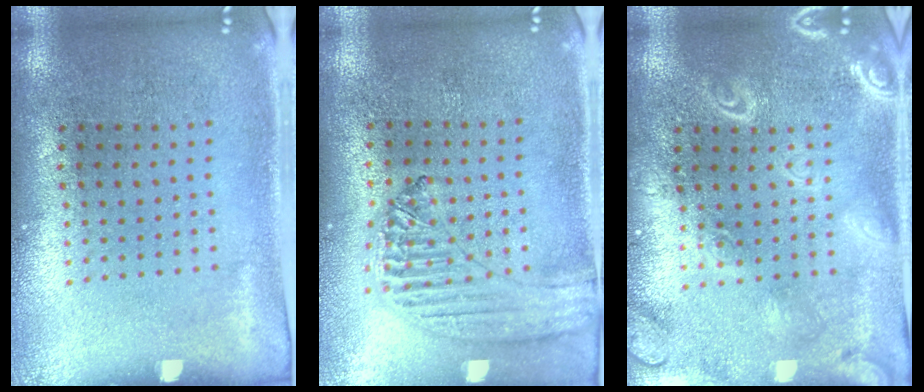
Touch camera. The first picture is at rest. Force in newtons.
{"total": 1.2, "press": 1.2, "slide": 0.1}
{"total": 3.9, "press": 3.9, "slide": 0.5}